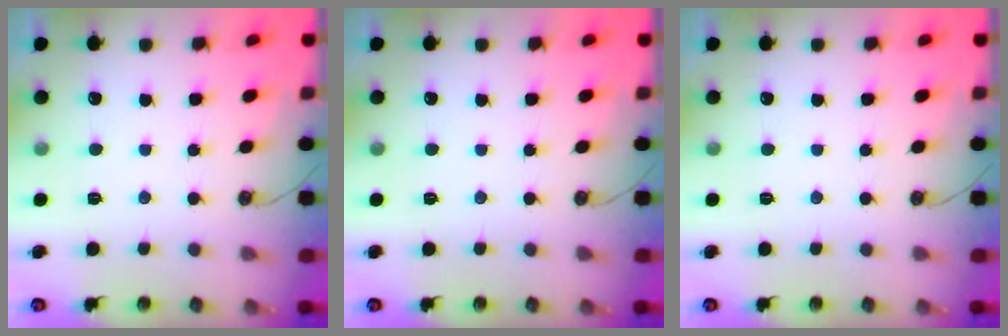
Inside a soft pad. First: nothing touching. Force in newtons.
{"total": 0.0}
{"total": 0.0}